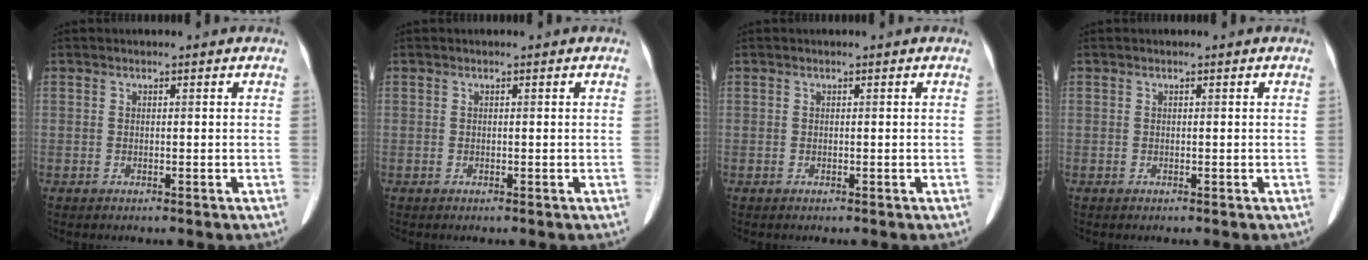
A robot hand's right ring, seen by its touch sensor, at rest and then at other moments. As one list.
[{"total": 0.0}, {"total": 0.0}, {"total": 0.0}]